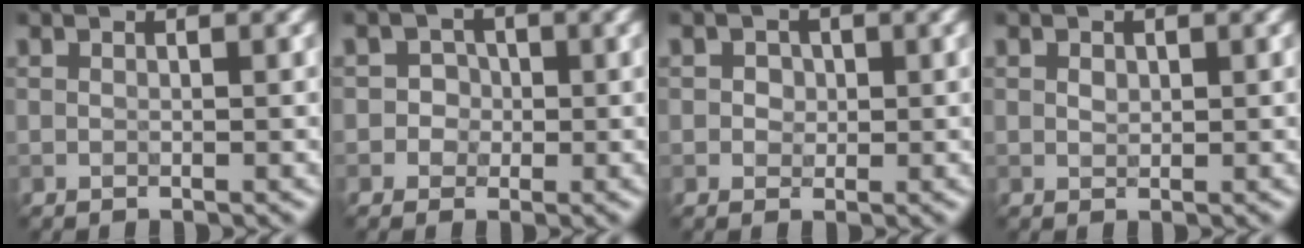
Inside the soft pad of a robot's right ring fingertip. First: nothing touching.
{"total": 1.8, "force": [-0.1, 1.7, 0.3], "torque": [0.019, 0.003, -0.007]}
{"total": 1.4, "force": [0.3, 1.3, 0.6], "torque": [-0.007, 0.004, 0.002]}
{"total": 0.7, "force": [0.2, 0.5, 0.4], "torque": [-0.006, -0.001, 0.010]}